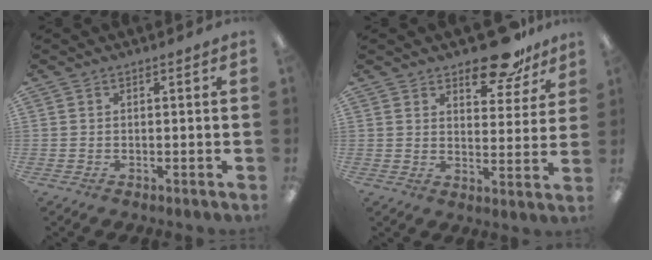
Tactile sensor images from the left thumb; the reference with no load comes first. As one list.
[{"total": 12.4, "force": [9.5, 5.2, 5.9], "torque": [-0.071, -0.059, 0.166]}]